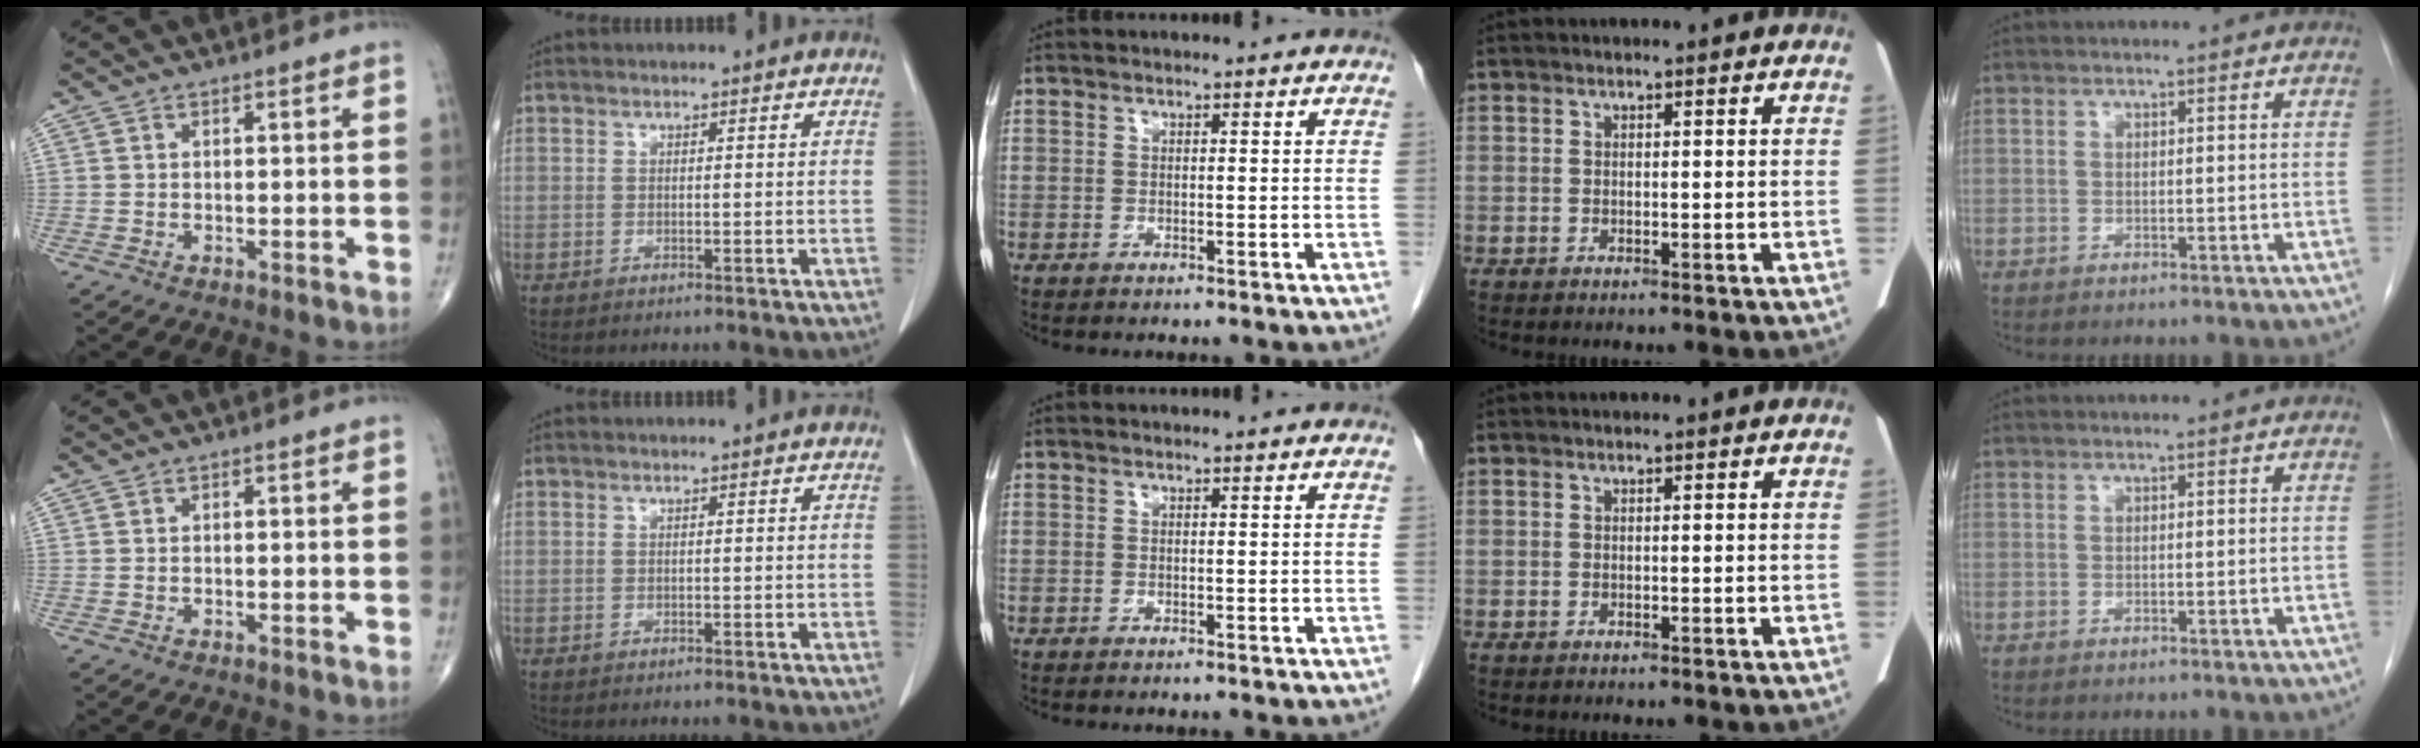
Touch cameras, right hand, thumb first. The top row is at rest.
{}